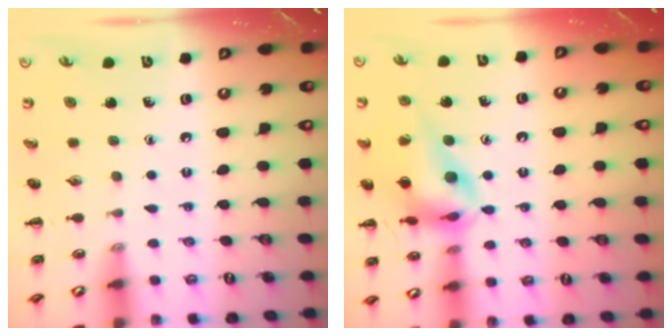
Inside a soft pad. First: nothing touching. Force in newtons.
{"total": 18.0, "press": 17.8, "slide": 2.9}